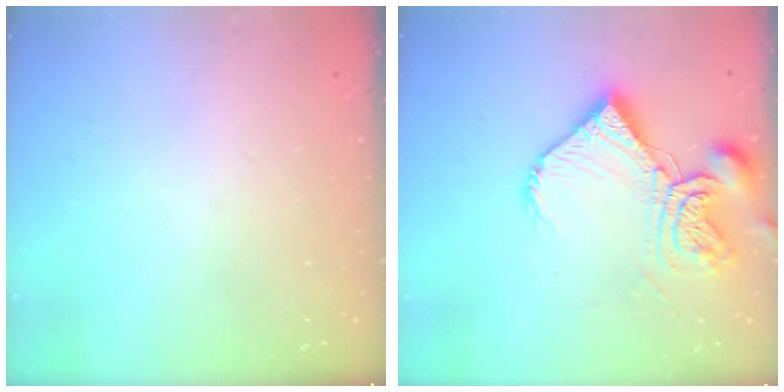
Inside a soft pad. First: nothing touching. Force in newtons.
{"total": 14.2, "press": 14.1, "slide": 1.9}